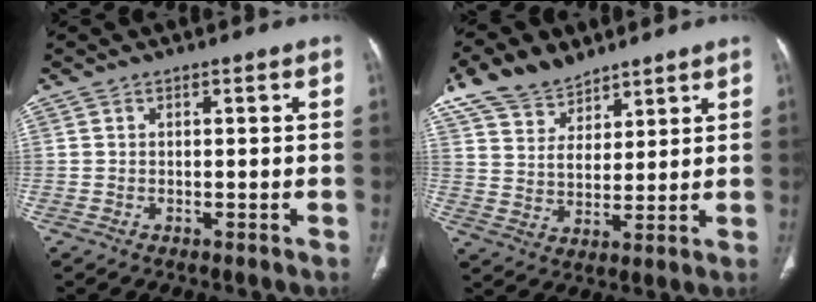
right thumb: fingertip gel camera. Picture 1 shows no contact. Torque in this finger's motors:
{"motor_torque": [1.21, 1.53, 1.04, 0.44, 0.05]}